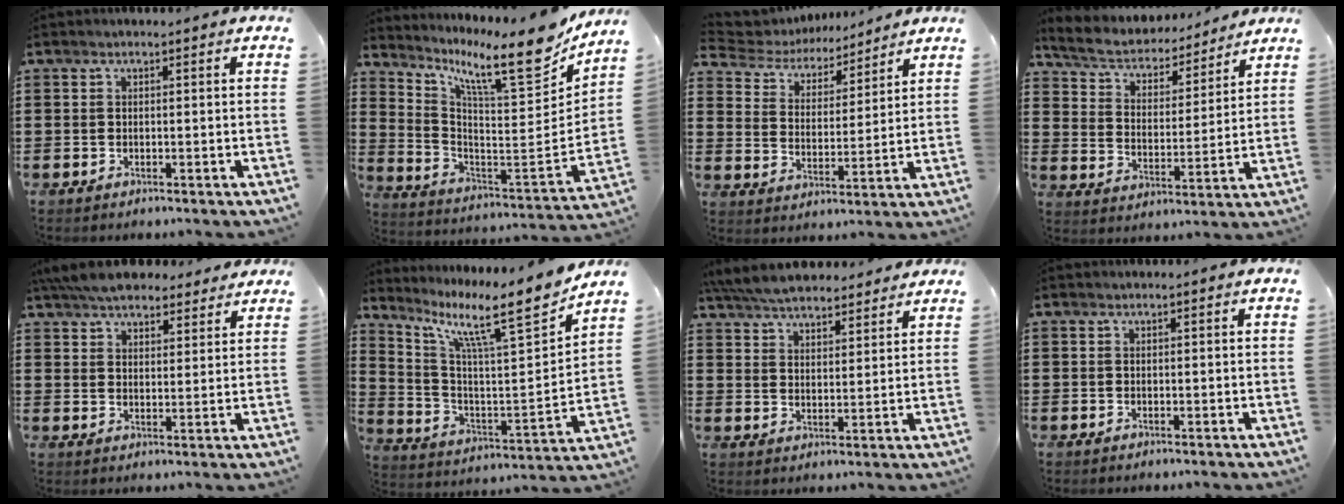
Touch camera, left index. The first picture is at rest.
{"total": 12.7, "force": [9.5, 2.0, 8.2], "torque": [-0.153, -0.072, 0.151]}
{"total": 5.2, "force": [5.0, 1.2, 0.7], "torque": [-0.043, -0.030, 0.084]}
{"total": 4.9, "force": [4.7, 1.1, 1.0], "torque": [-0.046, -0.033, 0.076]}
{"total": 7.1, "force": [6.4, 2.1, 2.2], "torque": [-0.062, -0.011, 0.123]}
{"total": 12.2, "force": [9.1, 1.2, 8.1], "torque": [-0.169, -0.062, 0.137]}
{"total": 6.1, "force": [5.8, 1.0, 1.4], "torque": [-0.050, -0.017, 0.108]}
{"total": 0.0}